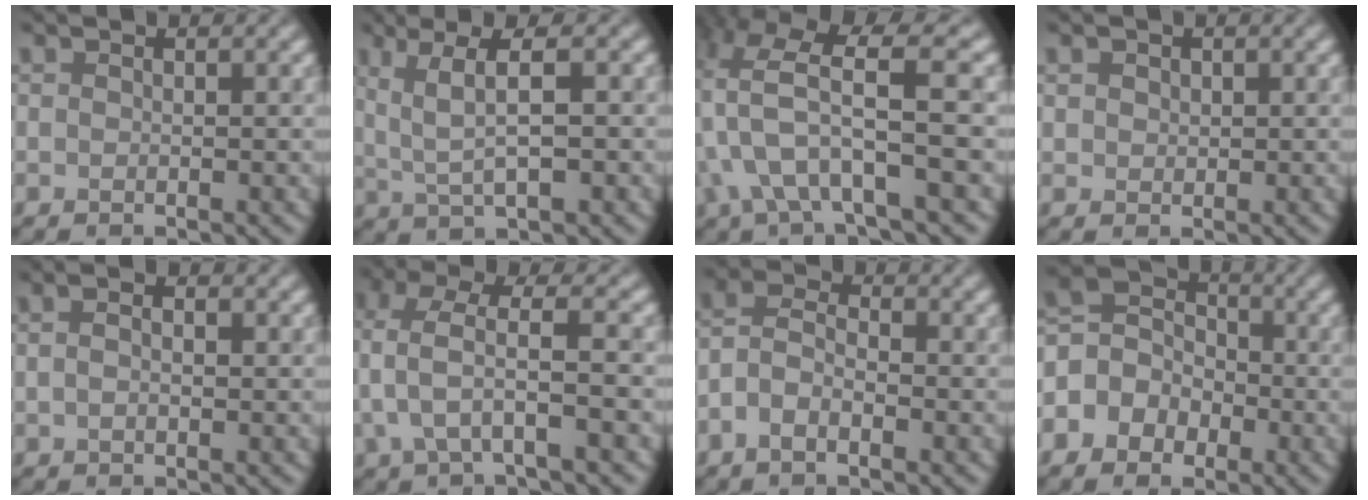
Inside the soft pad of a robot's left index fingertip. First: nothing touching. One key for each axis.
{"total": 4.4, "fx": 1.1, "fy": 1.3, "fz": 4.0, "tx": -0.076, "ty": 0.002, "tz": 0.029}
{"total": 7.0, "fx": -1.4, "fy": 2.3, "fz": 6.4, "tx": -0.126, "ty": 0.010, "tz": -0.025}
{"total": 1.5, "fx": 0.7, "fy": 1.2, "fz": 0.5, "tx": -0.005, "ty": 0.014, "tz": 0.008}
{"total": 2.5, "fx": 0.8, "fy": 1.5, "fz": 1.9, "tx": -0.027, "ty": 0.006, "tz": -0.001}
{"total": 4.1, "fx": 0.3, "fy": 1.4, "fz": 3.8, "tx": -0.089, "ty": 0.007, "tz": 0.006}
{"total": 3.3, "fx": -1.6, "fy": 1.7, "fz": 2.3, "tx": -0.044, "ty": 0.011, "tz": -0.041}
{"total": 5.1, "fx": -1.6, "fy": 4.4, "fz": 2.1, "tx": -0.041, "ty": 0.014, "tz": -0.046}